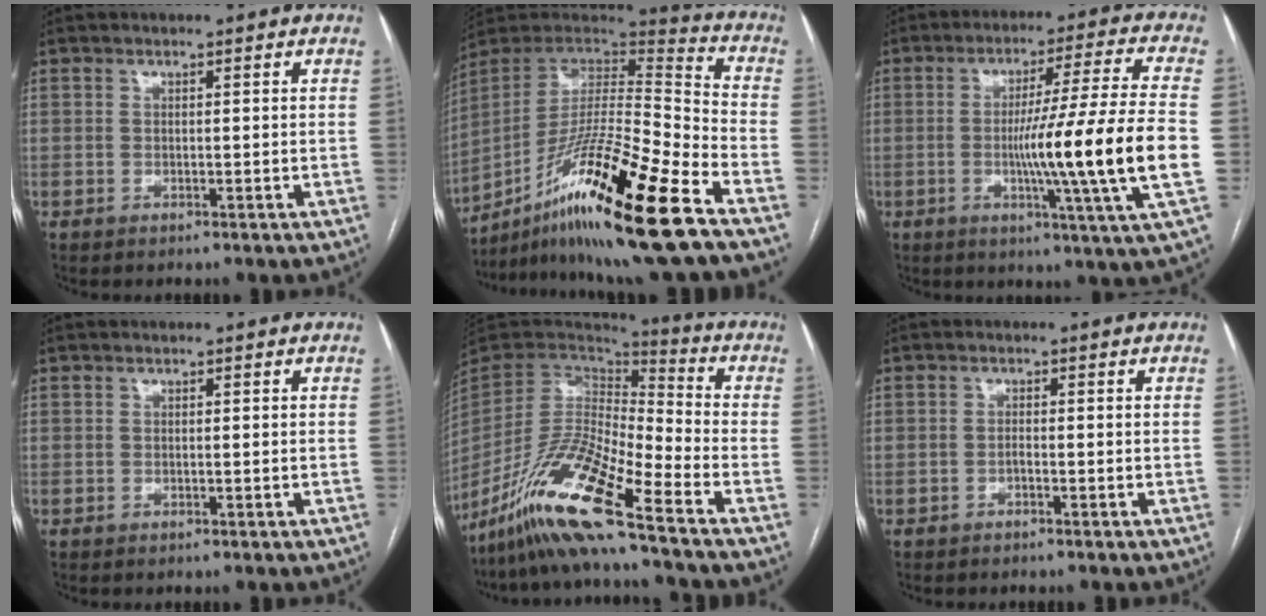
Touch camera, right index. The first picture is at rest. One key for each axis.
{"total": 24.2, "fx": -14.7, "fy": -0.1, "fz": 19.2, "tx": -0.336, "ty": -0.026, "tz": -0.267}
{"total": 17.2, "fx": -2.7, "fy": -2.4, "fz": 16.8, "tx": -0.271, "ty": -0.017, "tz": -0.050}
{"total": 0.0}
{"total": 16.2, "fx": -11.1, "fy": 0.6, "fz": 11.8, "tx": -0.227, "ty": -0.014, "tz": -0.208}
{"total": 0.8, "fx": -0.5, "fy": 0.5, "fz": 0.4, "tx": -0.002, "ty": 0.003, "tz": -0.012}